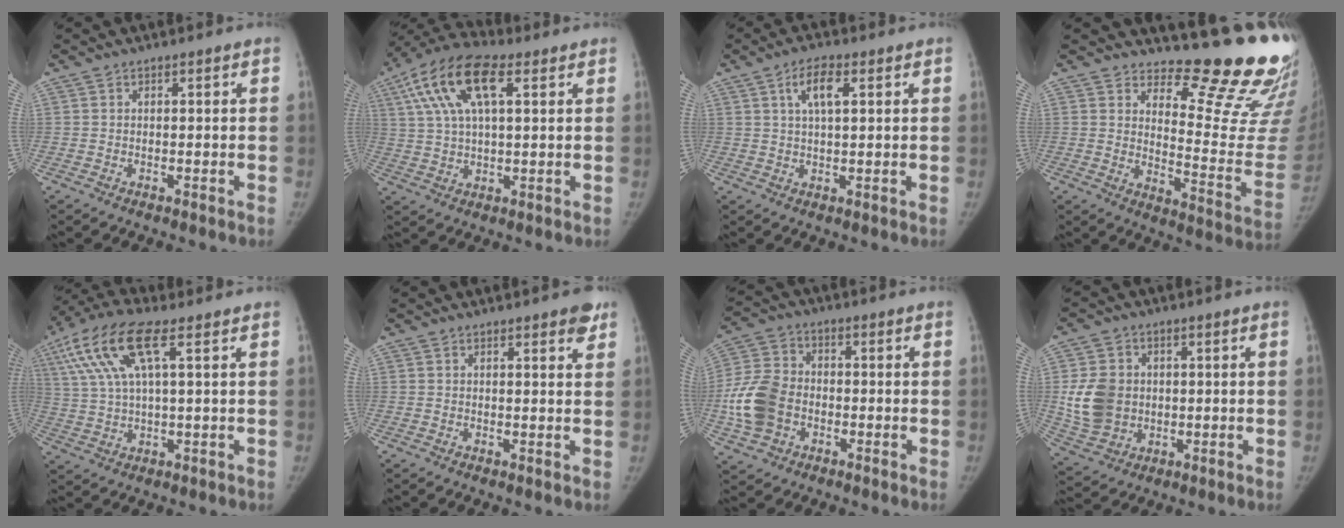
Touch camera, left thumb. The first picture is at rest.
{"total": 15.2, "force": [5.9, 6.8, 12.3], "torque": [-0.241, 0.021, 0.102]}
{"total": 5.5, "force": [2.2, 2.1, 4.6], "torque": [-0.085, 0.003, 0.040]}
{"total": 18.6, "force": [16.4, 3.7, 7.8], "torque": [-0.053, -0.198, 0.204]}
{"total": 13.8, "force": [5.6, 4.4, 11.8], "torque": [-0.268, 0.013, 0.103]}
{"total": 3.2, "force": [2.1, 0.8, 2.3], "torque": [-0.020, -0.008, 0.022]}
{"total": 11.7, "force": [-2.6, 9.0, 7.0], "torque": [-0.135, 0.018, -0.054]}
{"total": 10.5, "force": [0.4, 8.8, 5.8], "torque": [-0.089, -0.001, 0.020]}